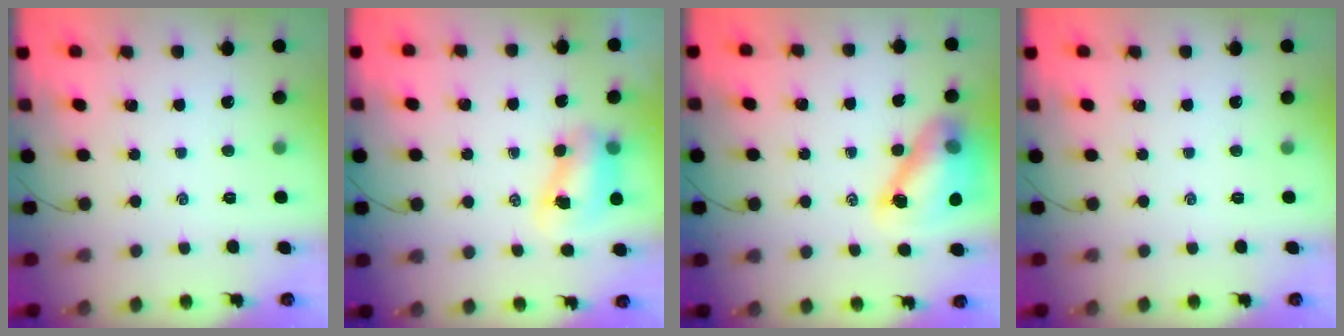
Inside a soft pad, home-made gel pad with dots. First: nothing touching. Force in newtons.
{"total": 7.3, "press": 7.3, "slide": 1.0}
{"total": 12.3, "press": 11.8, "slide": 3.5}
{"total": 0.0}